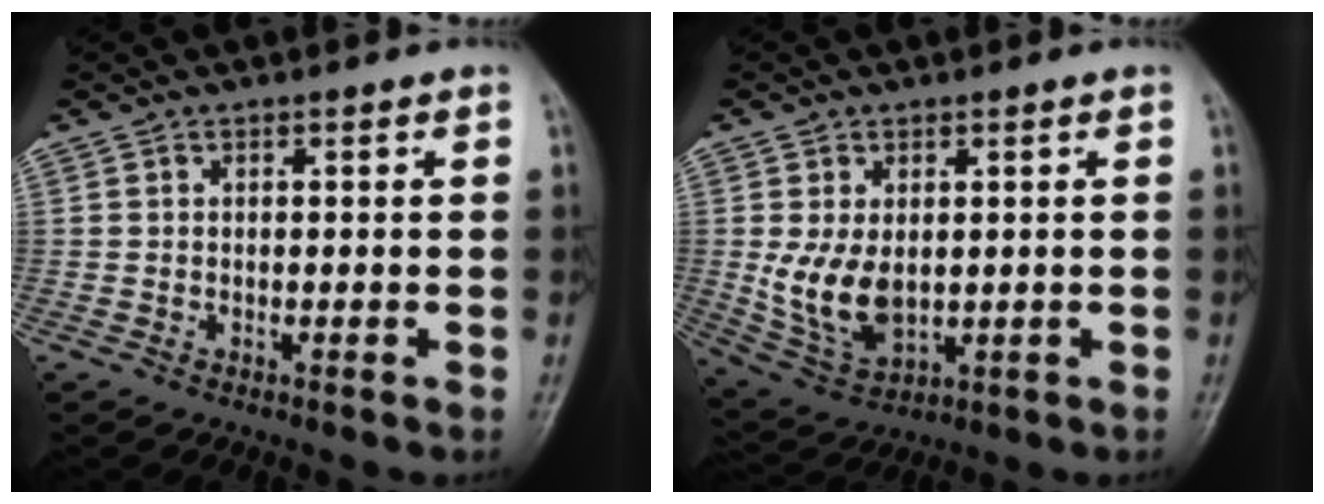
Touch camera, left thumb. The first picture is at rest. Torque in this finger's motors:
{"motor_torque": [-0.18, 0.46, 0.25, -0.10, 0.10]}